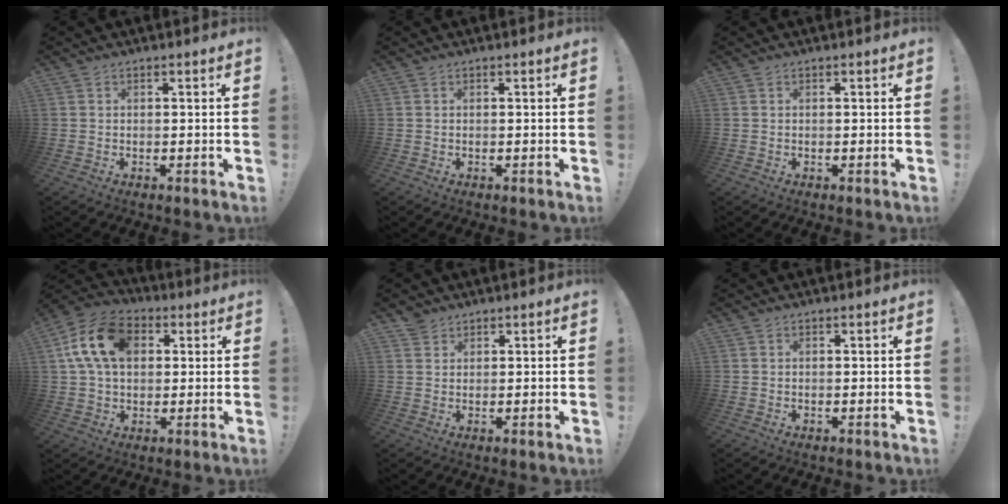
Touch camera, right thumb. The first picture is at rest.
{"total": 0.0}
{"total": 0.0}
{"total": 16.2, "force": [4.1, 11.2, 11.0], "torque": [-0.187, 0.007, 0.079]}
{"total": 2.7, "force": [2.3, 1.5, 0.1], "torque": [0.009, -0.012, 0.042]}
{"total": 0.0}